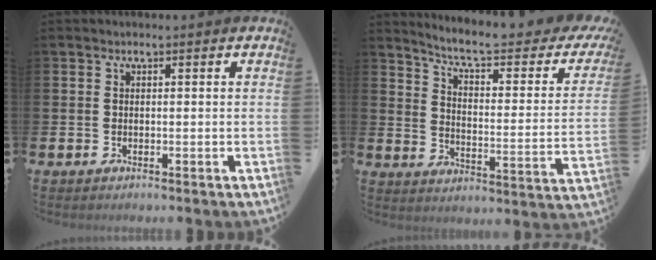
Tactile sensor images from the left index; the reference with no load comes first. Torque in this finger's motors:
{"motor_torque": [0.12, -0.63, 0.55, 0.14]}